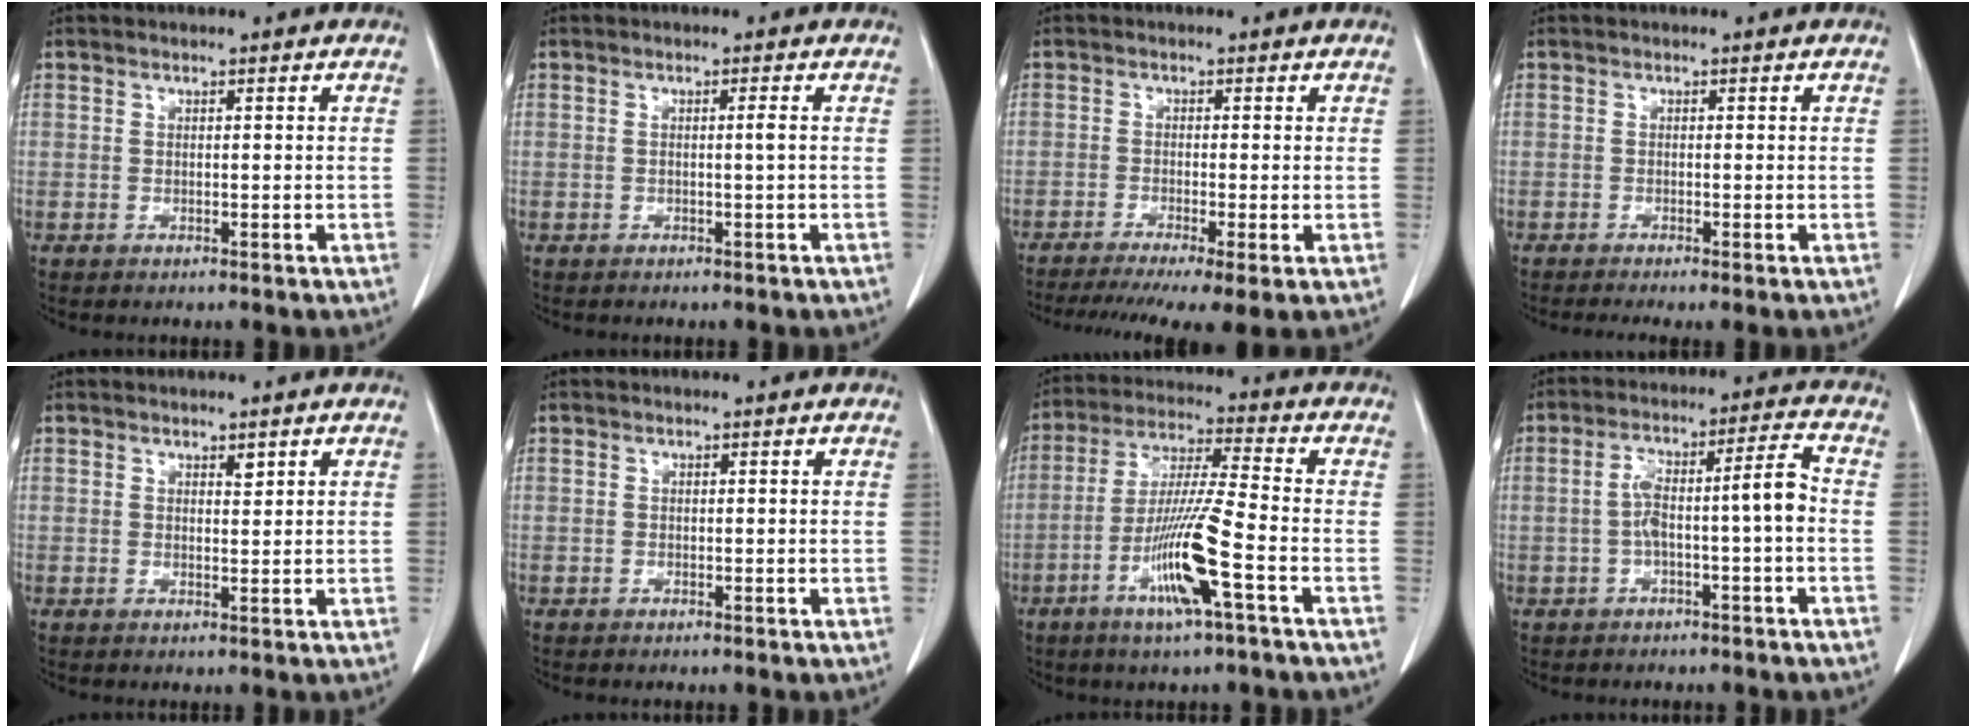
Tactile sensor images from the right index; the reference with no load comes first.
{"total": 1.0, "force": [0.0, -0.3, 1.0], "torque": [-0.016, 0.000, -0.001]}
{"total": 9.8, "force": [-6.7, 1.1, 7.0], "torque": [-0.111, -0.014, -0.107]}
{"total": 2.4, "force": [-1.7, 0.2, 1.6], "torque": [-0.025, -0.006, -0.028]}
{"total": 1.0, "force": [0.7, 0.4, 0.6], "torque": [-0.010, -0.004, 0.010]}
{"total": 0.0}
{"total": 12.0, "force": [-4.9, -0.4, 11.0], "torque": [-0.218, -0.012, -0.094]}
{"total": 7.7, "force": [-1.3, 0.7, 7.5], "torque": [-0.135, 0.036, -0.019]}